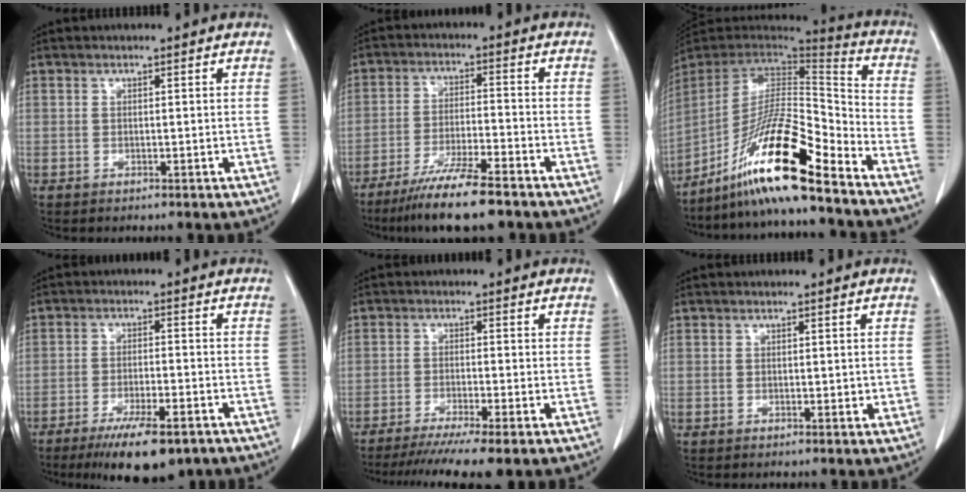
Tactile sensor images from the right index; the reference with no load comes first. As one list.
[{"total": 11.3, "force": [-8.8, 0.5, 7.0], "torque": [-0.117, -0.030, -0.148]}, {"total": 16.1, "force": [-11.0, 1.9, 11.6], "torque": [-0.213, 0.002, -0.199]}, {"total": 11.3, "force": [-8.0, 2.5, 7.7], "torque": [-0.116, -0.019, -0.120]}, {"total": 9.7, "force": [-7.7, -0.5, 6.0], "torque": [-0.081, -0.023, -0.118]}, {"total": 1.0, "force": [0.0, 0.6, 0.8], "torque": [-0.007, 0.000, 0.000]}]